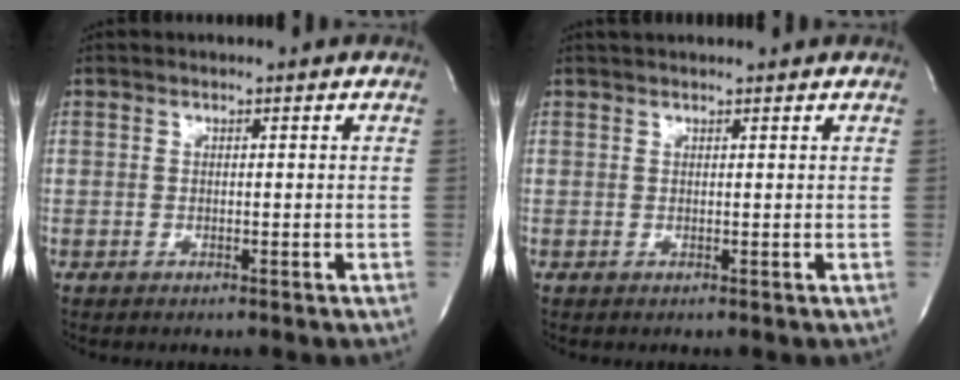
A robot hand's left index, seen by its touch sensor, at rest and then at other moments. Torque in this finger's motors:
{"motor_torque": [0.68, -0.64, -0.04, 0.03]}